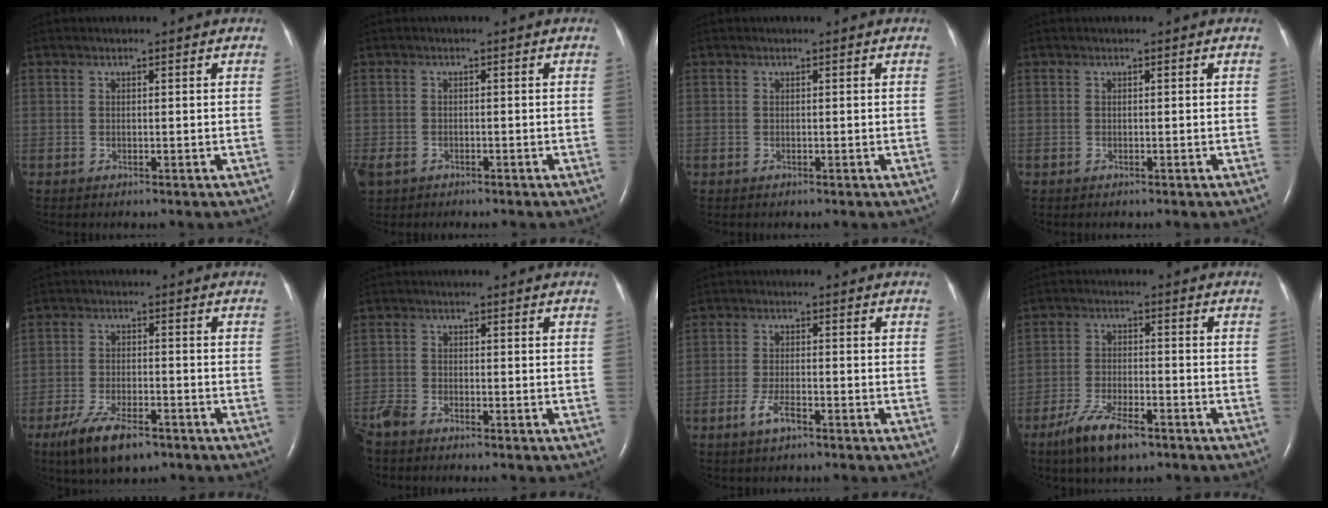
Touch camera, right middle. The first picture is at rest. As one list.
[{"total": 4.1, "force": [-2.8, 2.6, 1.5], "torque": [-0.038, -0.003, -0.045]}, {"total": 0.0}, {"total": 0.0}, {"total": 8.3, "force": [-5.6, 2.6, 5.6], "torque": [-0.113, -0.011, -0.094]}, {"total": 4.6, "force": [-4.0, 1.3, 1.8], "torque": [-0.041, -0.011, -0.080]}, {"total": 3.3, "force": [-2.1, 0.8, 2.5], "torque": [-0.055, -0.001, -0.041]}, {"total": 7.7, "force": [-5.2, 2.2, 5.3], "torque": [-0.112, -0.010, -0.092]}]